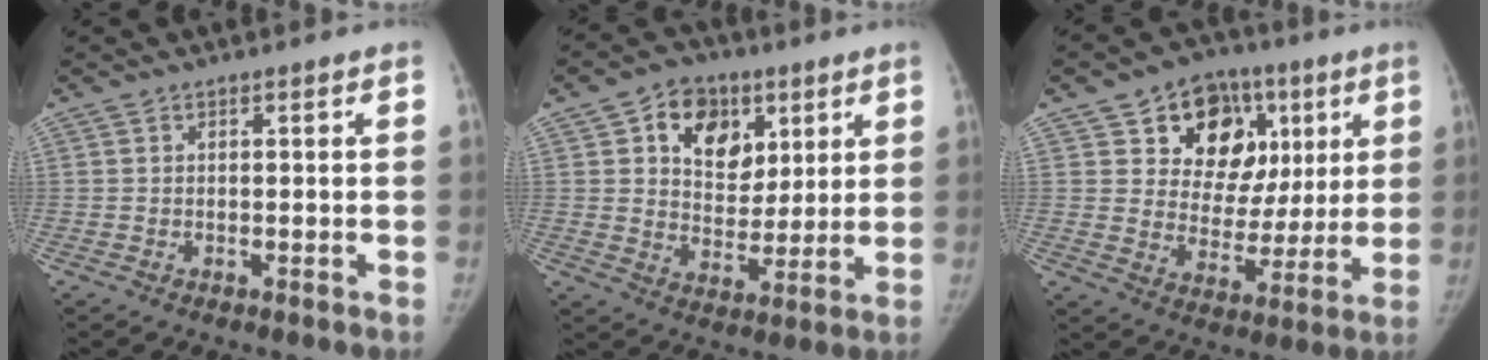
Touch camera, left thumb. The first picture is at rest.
{"total": 13.1, "force": [5.5, 9.6, 6.9], "torque": [-0.058, -0.020, 0.090]}
{"total": 17.5, "force": [7.2, 13.2, 9.0], "torque": [-0.073, -0.004, 0.114]}